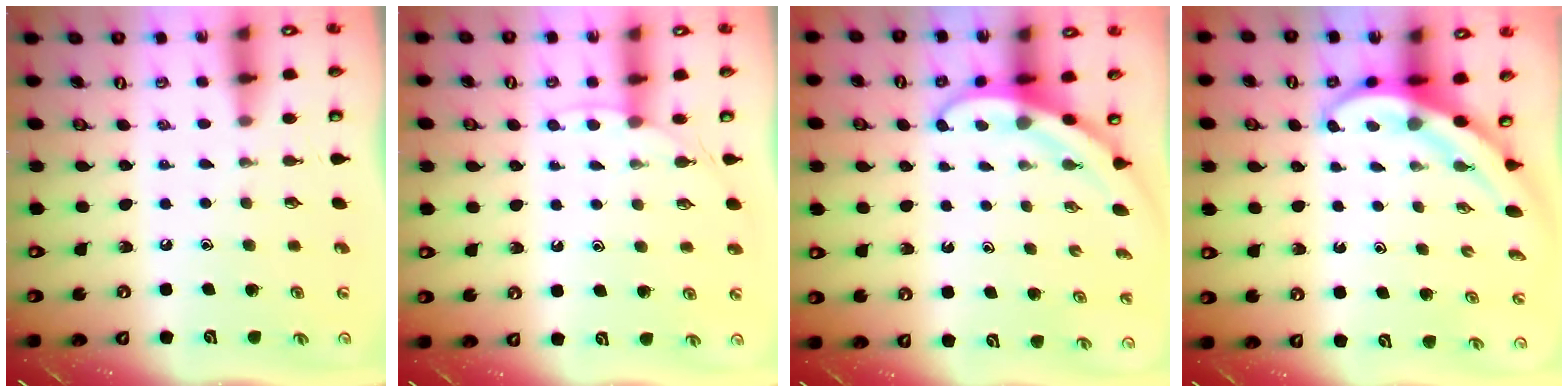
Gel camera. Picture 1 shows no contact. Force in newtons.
{"total": 4.8, "press": 4.7, "slide": 0.5}
{"total": 3.6, "press": 3.6, "slide": 0.1}
{"total": 4.0, "press": 3.9, "slide": 0.4}